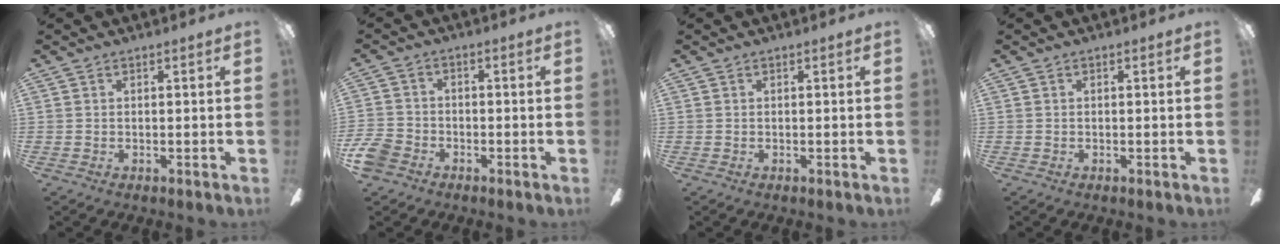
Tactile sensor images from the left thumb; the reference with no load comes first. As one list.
[{"total": 5.8, "force": [-3.3, 4.1, 2.5], "torque": [-0.068, 0.015, -0.067]}, {"total": 0.0}, {"total": 0.0}]